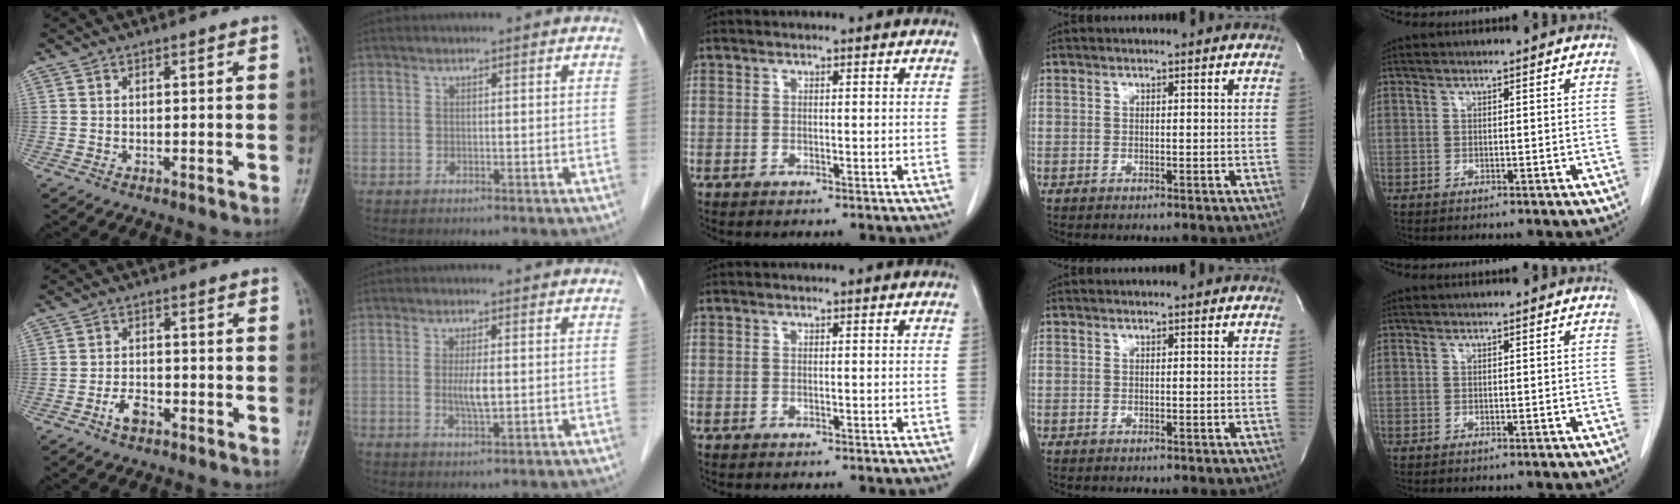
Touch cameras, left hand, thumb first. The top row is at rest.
{"thumb": {"total": 3.4, "force": [-1.9, 1.8, 2.2], "torque": [-0.037, 0.015, -0.034]}, "index": {"total": 3.2, "force": [0.0, 0.6, 3.2], "torque": [-0.064, -0.005, 0.003]}}